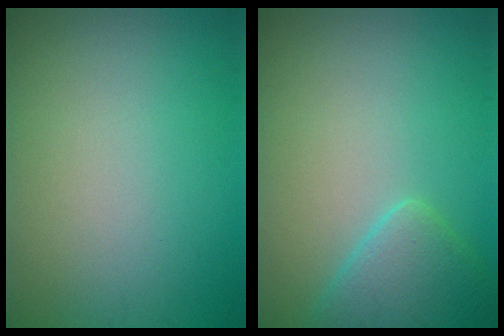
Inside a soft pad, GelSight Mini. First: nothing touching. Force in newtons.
{"total": 3.5, "press": 3.5, "slide": 0.2}